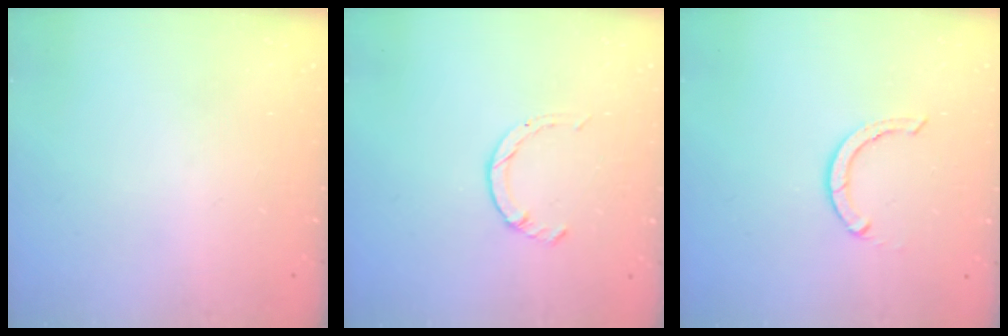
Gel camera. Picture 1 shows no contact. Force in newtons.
{"total": 1.7, "press": 1.7, "slide": 0.2}
{"total": 2.9, "press": 2.9, "slide": 0.1}